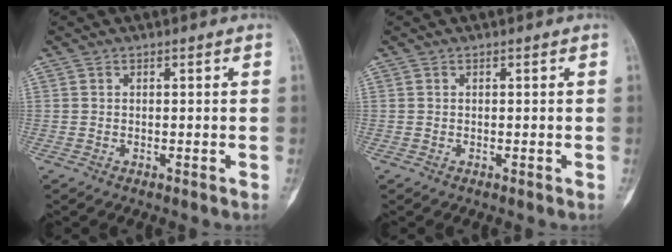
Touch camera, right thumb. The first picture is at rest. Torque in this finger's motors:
{"motor_torque": [0.00, 0.00, 0.10, -0.09, 0.00]}